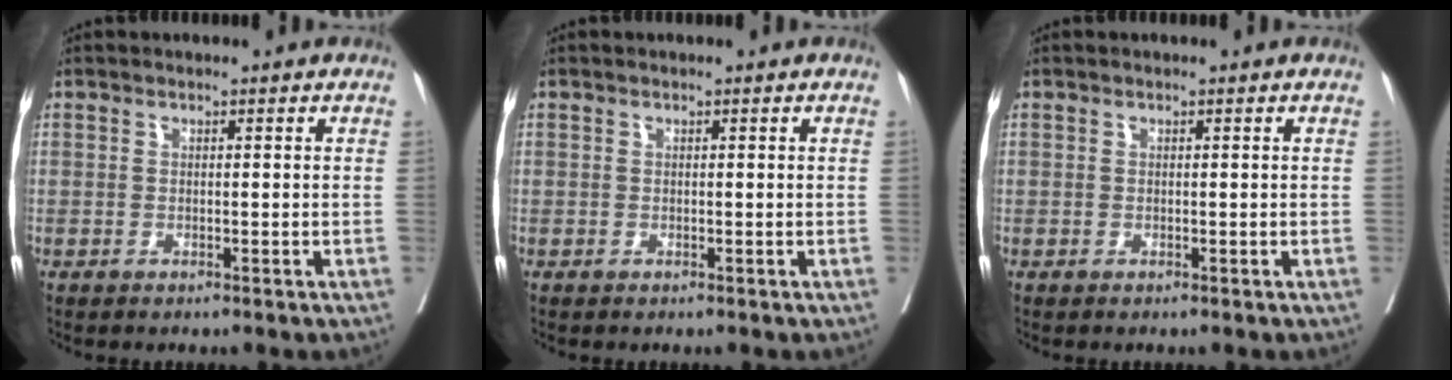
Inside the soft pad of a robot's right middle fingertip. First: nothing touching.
{"total": 0.0}
{"total": 0.0}